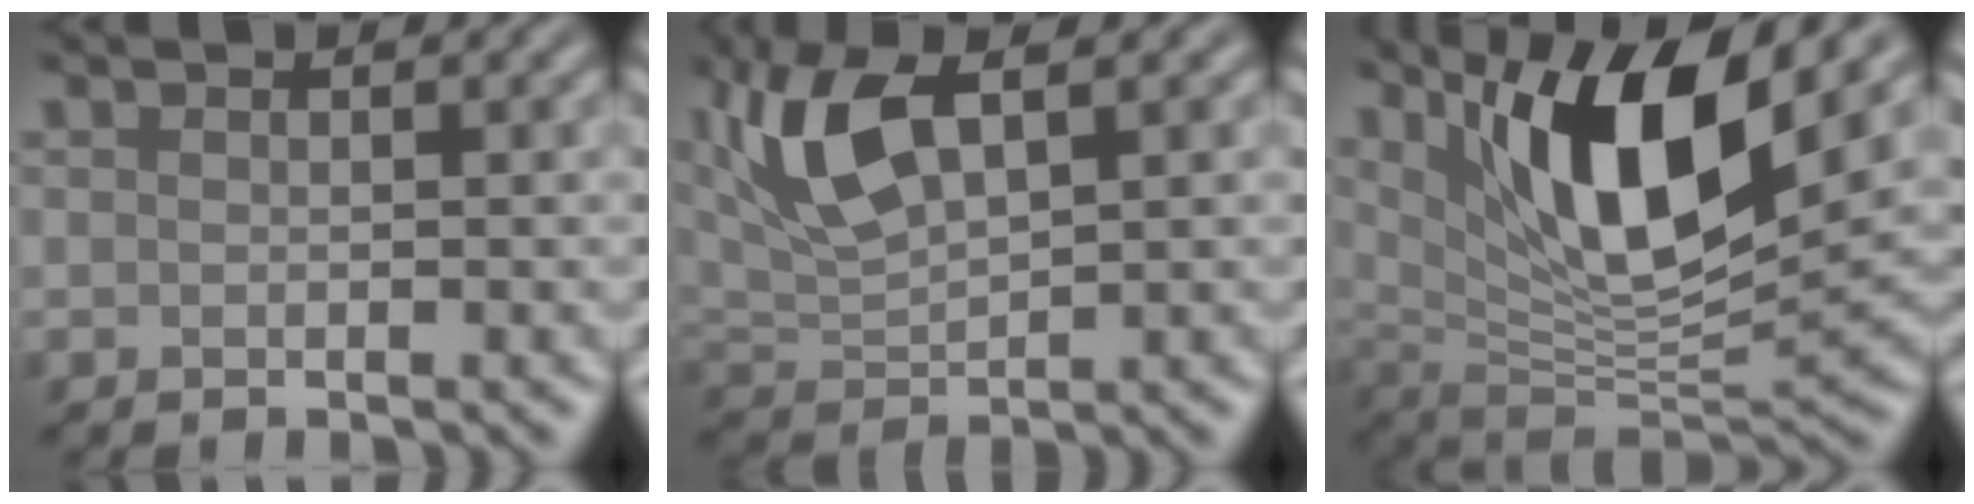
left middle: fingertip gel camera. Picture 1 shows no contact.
{"total": 6.8, "force": [3.0, 2.8, 5.4], "torque": [-0.118, 0.012, 0.056]}
{"total": 11.2, "force": [4.9, 3.3, 9.5], "torque": [-0.153, -0.015, 0.095]}